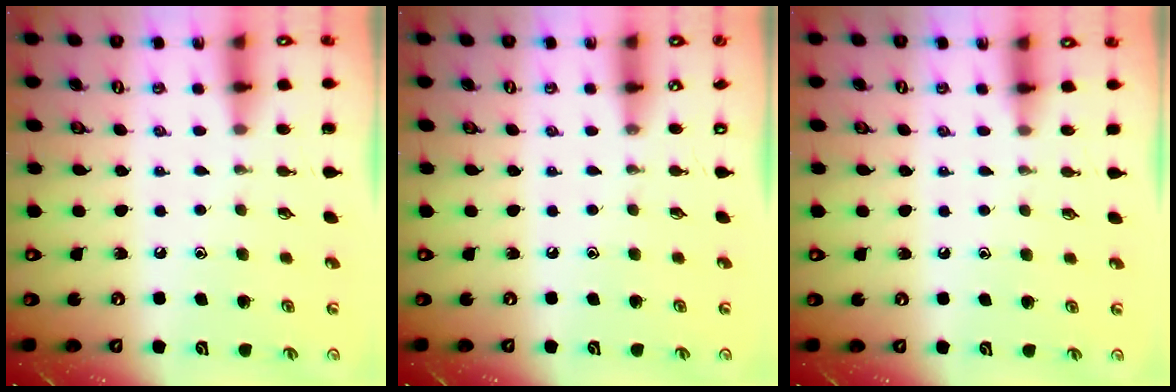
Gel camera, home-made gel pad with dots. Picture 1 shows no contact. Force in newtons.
{"total": 0.0}
{"total": 3.0, "press": 2.9, "slide": 0.5}